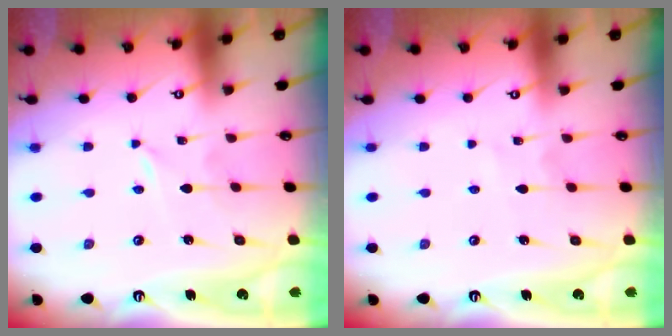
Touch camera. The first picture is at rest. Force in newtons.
{"total": 1.5, "press": 1.5, "slide": 0.2}